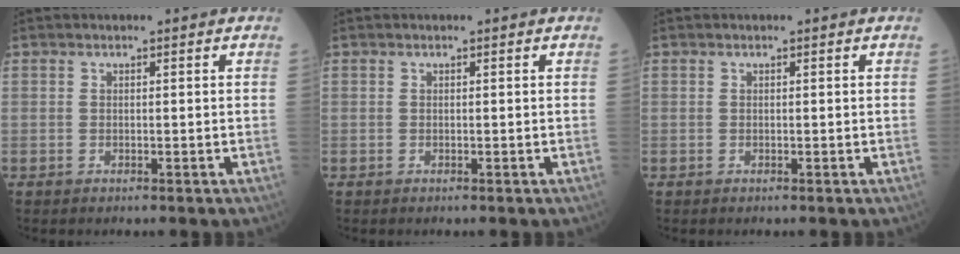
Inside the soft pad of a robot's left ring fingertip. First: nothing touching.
{"total": 0.0}
{"total": 0.0}